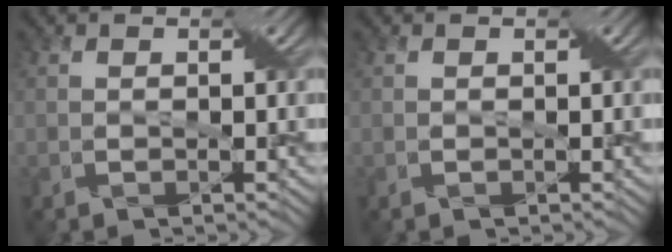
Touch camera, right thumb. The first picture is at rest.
{"total": 0.0}